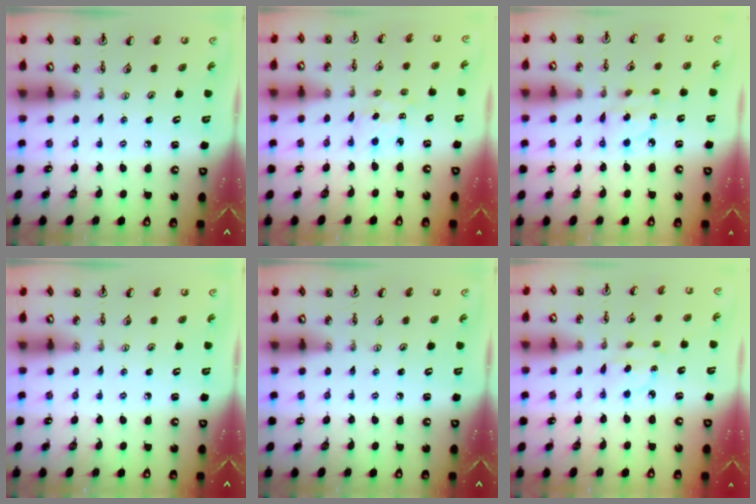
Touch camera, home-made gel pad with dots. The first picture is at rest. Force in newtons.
{"total": 1.9, "press": 1.8, "slide": 0.6}
{"total": 4.9, "press": 4.9, "slide": 0.2}
{"total": 0.0}
{"total": 0.0}
{"total": 3.9, "press": 3.9, "slide": 0.4}